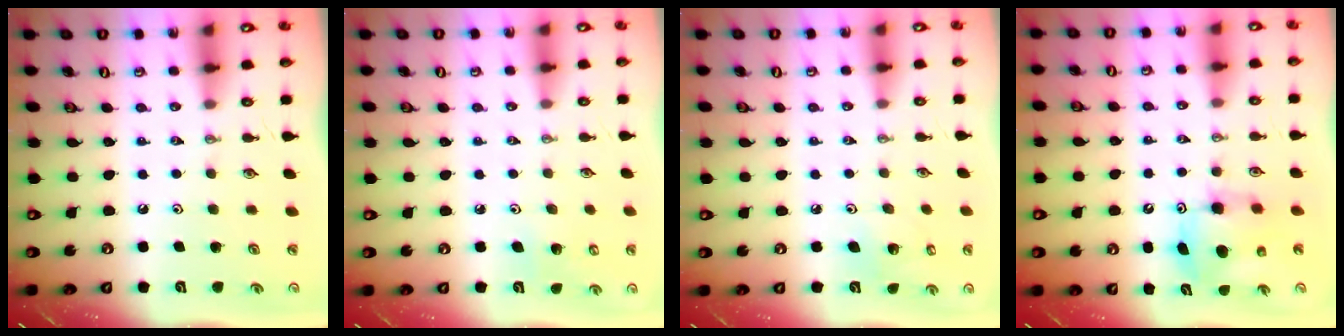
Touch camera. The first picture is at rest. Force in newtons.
{"total": 4.8, "press": 4.7, "slide": 0.9}
{"total": 5.9, "press": 5.5, "slide": 2.3}
{"total": 7.9, "press": 7.8, "slide": 0.3}